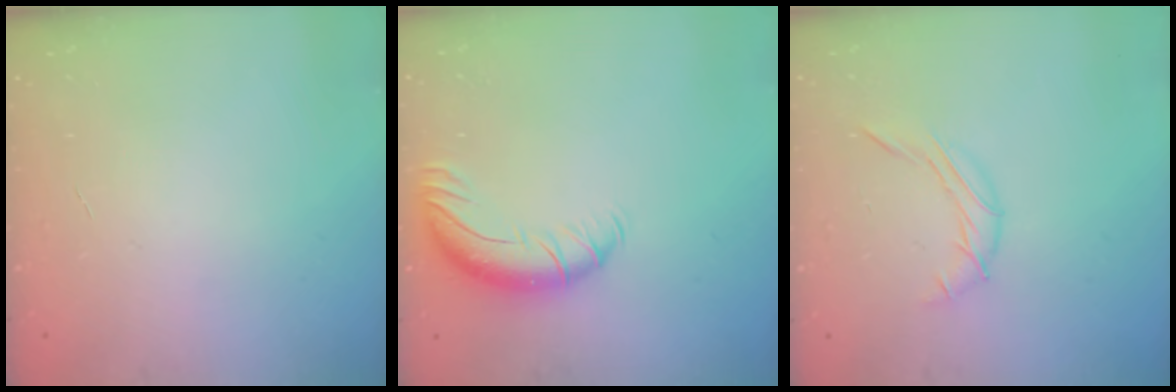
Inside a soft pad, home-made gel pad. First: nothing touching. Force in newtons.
{"total": 10.9, "press": 10.5, "slide": 3.0}
{"total": 6.9, "press": 6.9, "slide": 0.5}